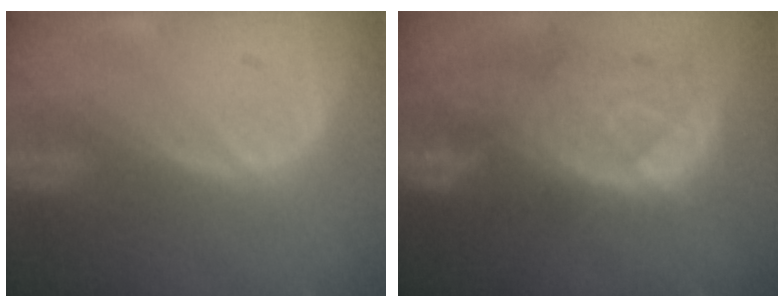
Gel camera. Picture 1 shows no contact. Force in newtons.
{"total": 11.4, "press": 9.8, "slide": 5.8}